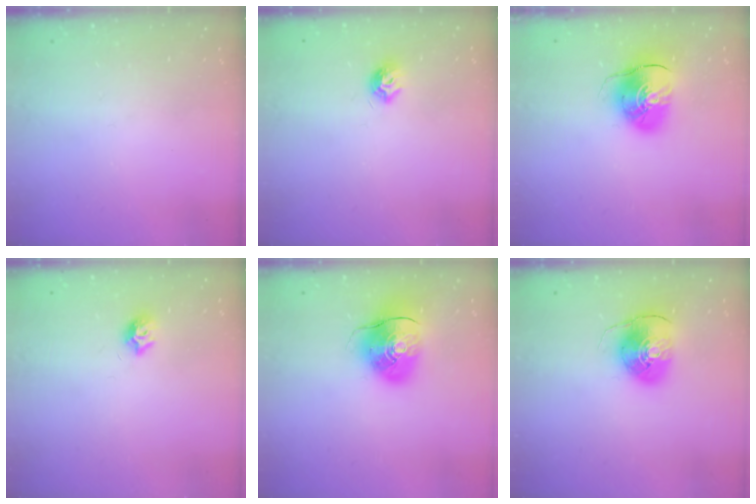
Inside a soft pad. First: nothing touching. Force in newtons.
{"total": 6.5, "press": 6.5, "slide": 0.3}
{"total": 9.4, "press": 9.3, "slide": 1.3}
{"total": 6.9, "press": 6.9, "slide": 0.3}
{"total": 10.6, "press": 10.5, "slide": 1.8}
{"total": 8.6, "press": 8.5, "slide": 1.1}